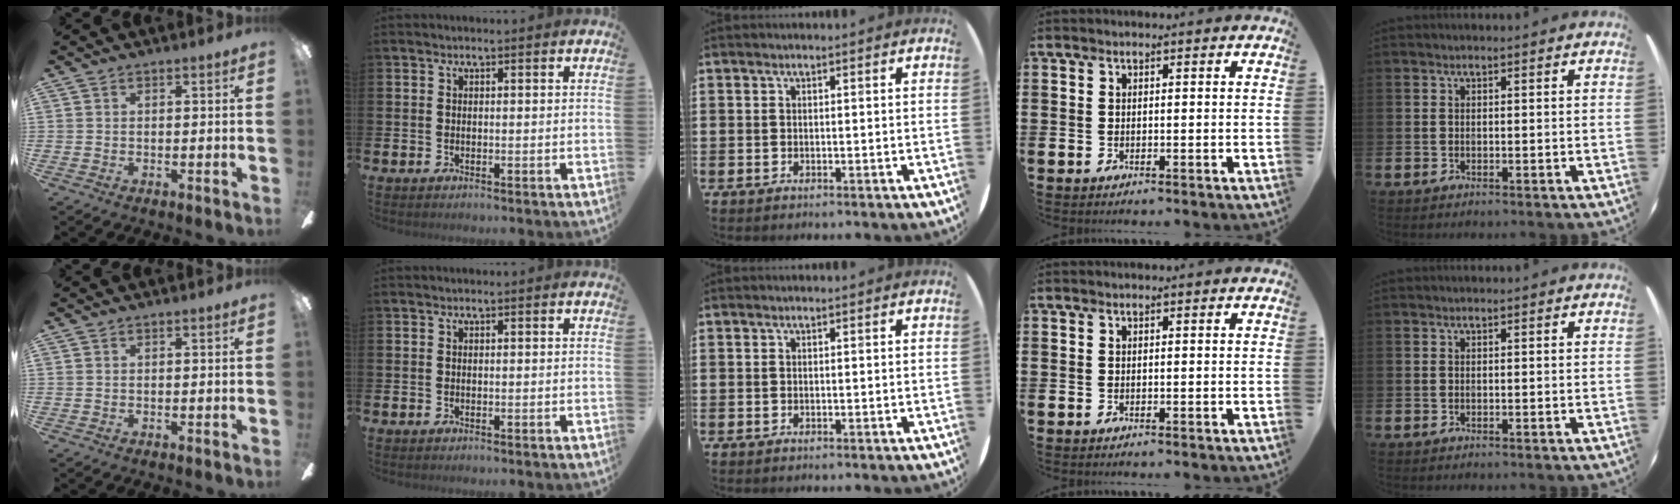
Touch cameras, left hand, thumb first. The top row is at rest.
{}